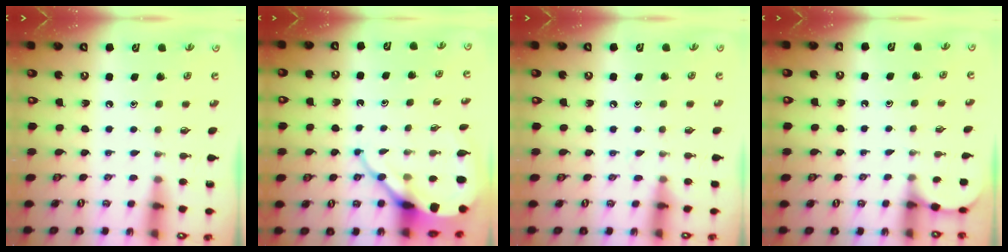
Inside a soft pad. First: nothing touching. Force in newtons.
{"total": 9.2, "press": 9.1, "slide": 1.1}
{"total": 6.6, "press": 6.5, "slide": 0.5}
{"total": 1.8, "press": 1.8, "slide": 0.2}